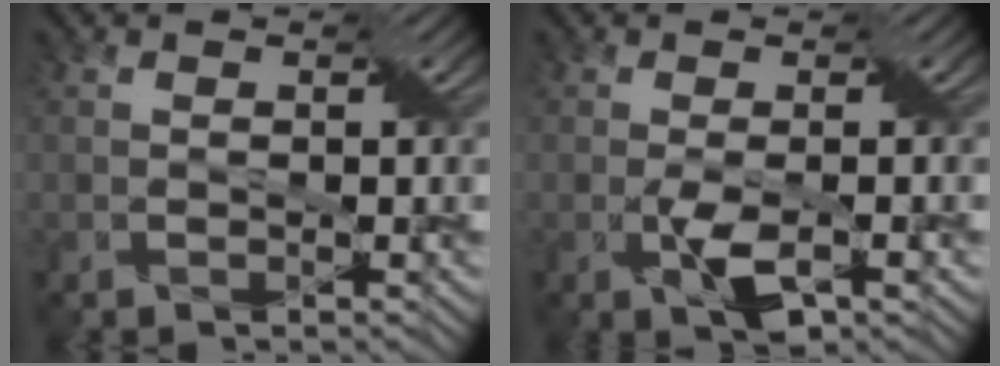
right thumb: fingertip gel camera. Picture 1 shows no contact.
{"total": 3.2, "force": [-0.8, 1.0, 3.0], "torque": [-0.064, -0.003, -0.011]}